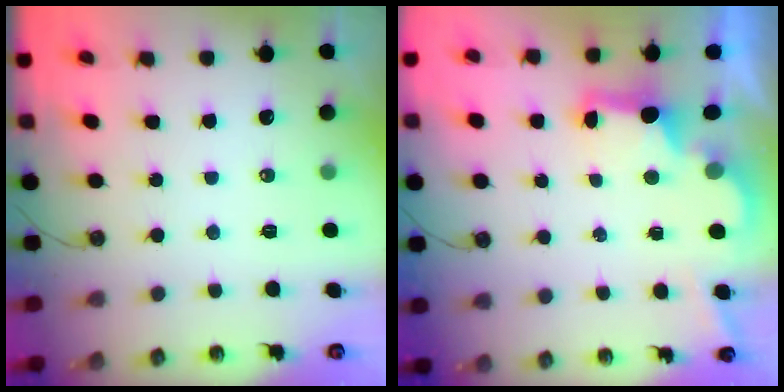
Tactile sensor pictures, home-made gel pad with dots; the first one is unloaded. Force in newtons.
{"total": 2.7, "press": 2.5, "slide": 0.9}